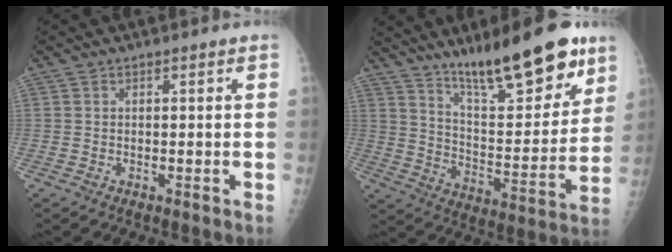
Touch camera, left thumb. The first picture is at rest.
{"total": 21.5, "force": [14.7, 5.7, 14.6], "torque": [-0.186, -0.080, 0.241]}